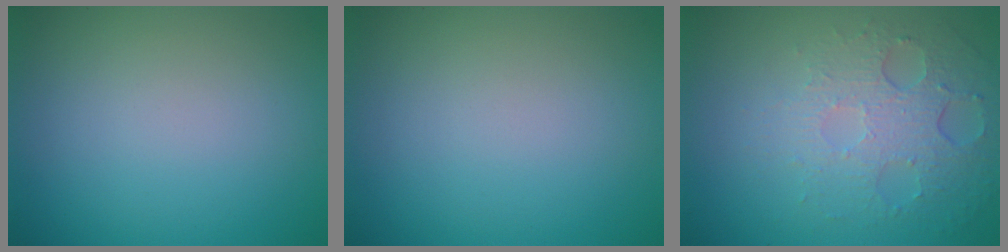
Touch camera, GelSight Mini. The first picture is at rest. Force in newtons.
{"total": 0.0}
{"total": 5.1, "press": 3.6, "slide": 3.6}